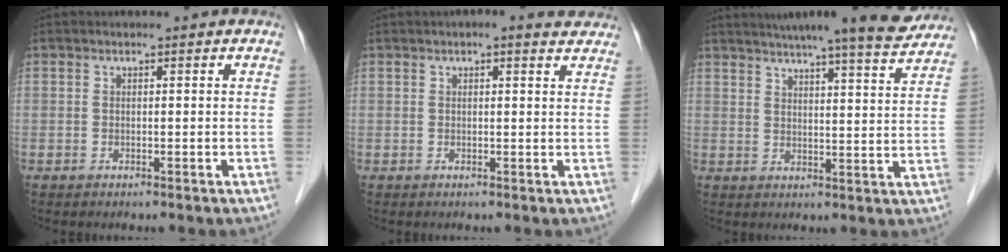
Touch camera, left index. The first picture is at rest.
{"total": 4.1, "force": [3.4, 1.1, 2.1], "torque": [-0.026, 0.016, 0.033]}
{"total": 16.1, "force": [14.3, 0.8, 7.3], "torque": [-0.105, -0.004, 0.179]}